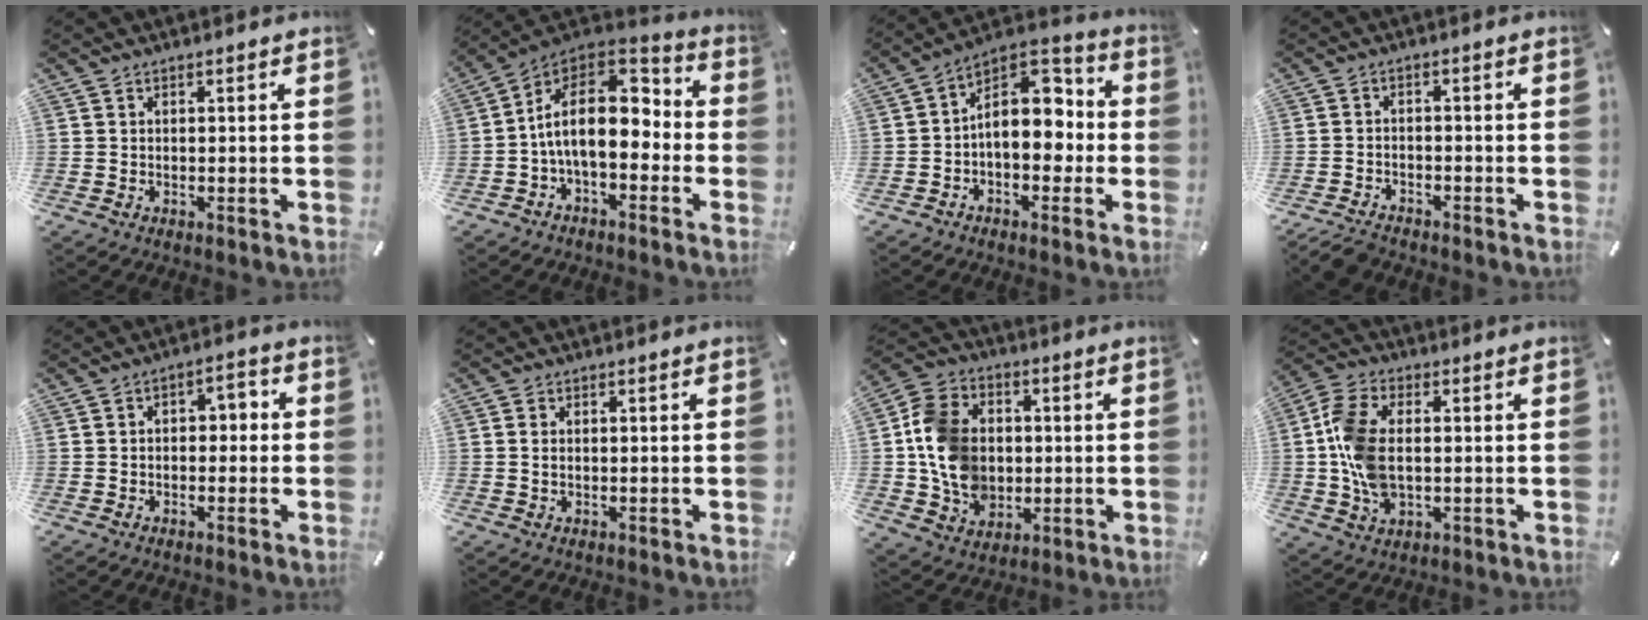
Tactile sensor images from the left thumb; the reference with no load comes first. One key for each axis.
{"total": 16.6, "fx": -0.7, "fy": 10.4, "fz": 12.9, "tx": -0.235, "ty": 0.005, "tz": -0.012}
{"total": 13.0, "fx": 0.4, "fy": 9.3, "fz": 9.1, "tx": -0.110, "ty": -0.009, "tz": 0.004}
{"total": 3.9, "fx": -3.5, "fy": 1.3, "fz": 1.0, "tx": -0.034, "ty": 0.010, "tz": -0.073}
{"total": 3.2, "fx": -1.6, "fy": 2.0, "fz": 1.9, "tx": -0.026, "ty": 0.017, "tz": -0.035}
{"total": 1.7, "fx": 0.1, "fy": 1.1, "fz": 1.3, "tx": -0.027, "ty": 0.005, "tz": 0.001}
{"total": 14.1, "fx": -0.3, "fy": 12.0, "fz": 7.5, "tx": -0.162, "ty": 0.019, "tz": -0.001}
{"total": 11.3, "fx": -0.1, "fy": 7.1, "fz": 8.7, "tx": -0.202, "ty": 0.006, "tz": -0.002}